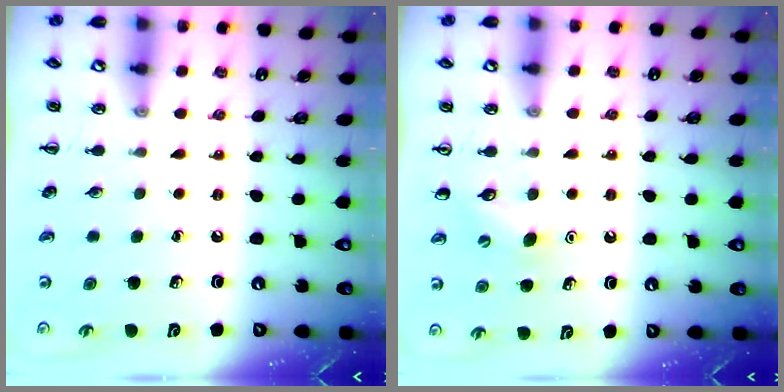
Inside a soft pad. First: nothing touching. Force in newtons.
{"total": 5.4, "press": 5.2, "slide": 1.4}